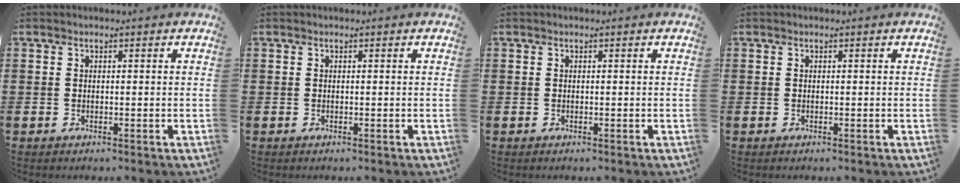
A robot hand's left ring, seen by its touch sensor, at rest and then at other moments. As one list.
[{"total": 0.0}, {"total": 0.0}, {"total": 0.0}]